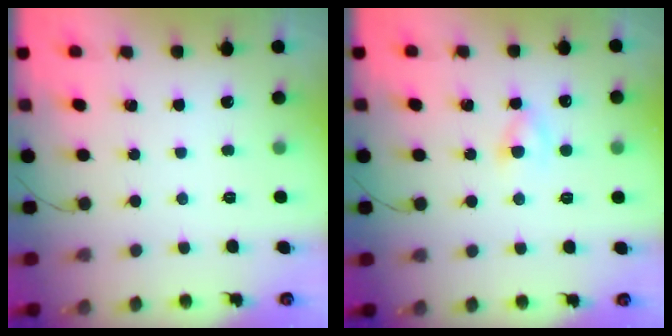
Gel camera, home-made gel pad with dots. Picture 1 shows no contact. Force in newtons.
{"total": 3.1, "press": 2.9, "slide": 1.1}